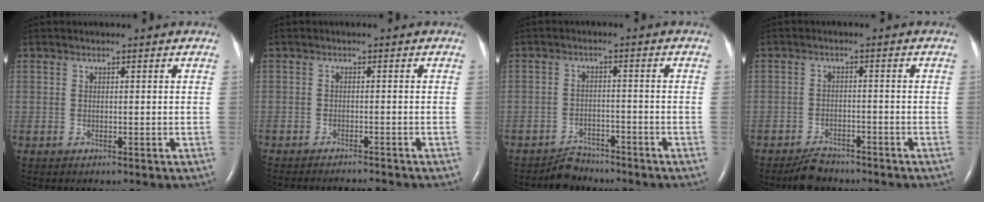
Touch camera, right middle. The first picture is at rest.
{"total": 4.8, "force": [-4.7, -0.3, 1.0], "torque": [-0.011, -0.012, -0.068]}
{"total": 3.4, "force": [-3.1, 1.2, -0.5], "torque": [0.001, -0.002, -0.052]}
{"total": 4.1, "force": [-3.6, 1.4, 1.2], "torque": [-0.030, -0.005, -0.061]}